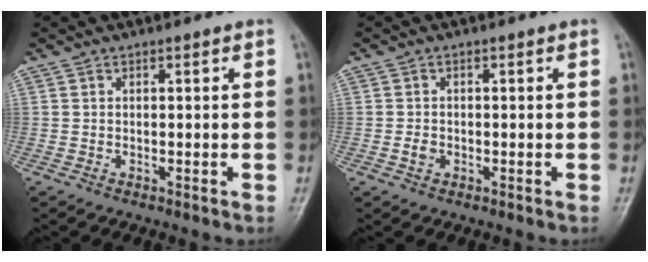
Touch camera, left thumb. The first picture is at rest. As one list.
[{"total": 1.6, "force": [-0.4, 1.3, 0.8], "torque": [-0.011, 0.002, -0.008]}]